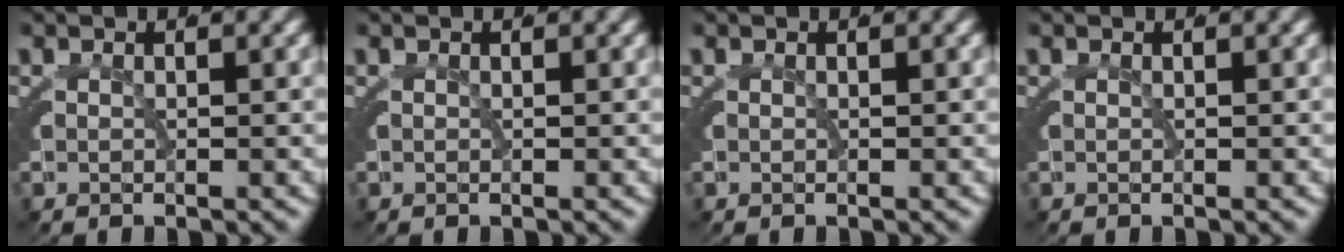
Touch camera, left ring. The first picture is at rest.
{"total": 0.0}
{"total": 0.0}
{"total": 0.0}